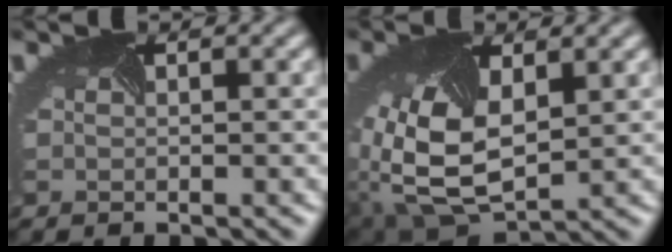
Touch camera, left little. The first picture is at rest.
{"total": 9.4, "force": [0.0, 5.7, 7.4], "torque": [-0.185, -0.017, 0.008]}